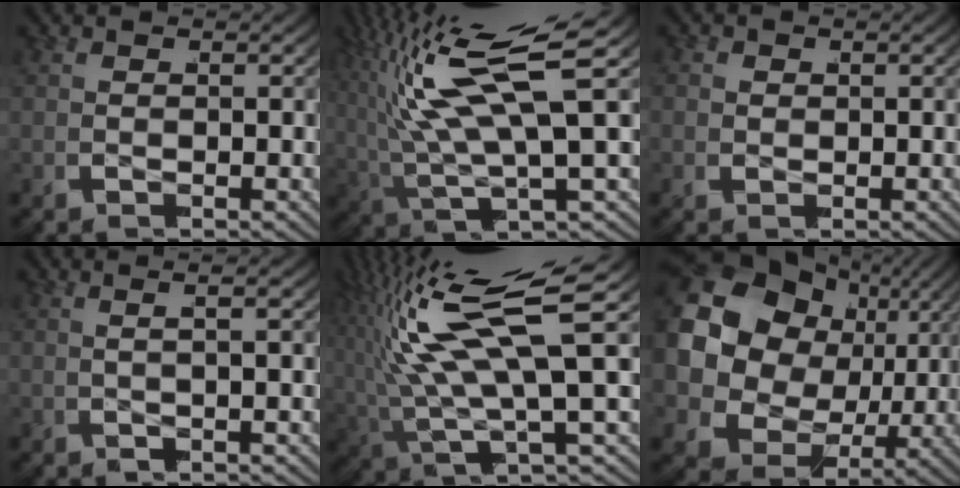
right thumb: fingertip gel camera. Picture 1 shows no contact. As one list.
[{"total": 9.1, "force": [0.0, 4.0, 8.2], "torque": [-0.182, -0.006, 0.005]}, {"total": 0.9, "force": [0.0, 0.9, 0.2], "torque": [-0.008, -0.005, 0.002]}, {"total": 1.5, "force": [-0.2, -1.4, 0.4], "torque": [-0.010, 0.020, -0.006]}, {"total": 10.0, "force": [0.4, 4.2, 9.1], "torque": [-0.199, -0.004, 0.010]}, {"total": 19.4, "force": [0.8, 15.2, 12.0], "torque": [-0.285, -0.014, 0.006]}]